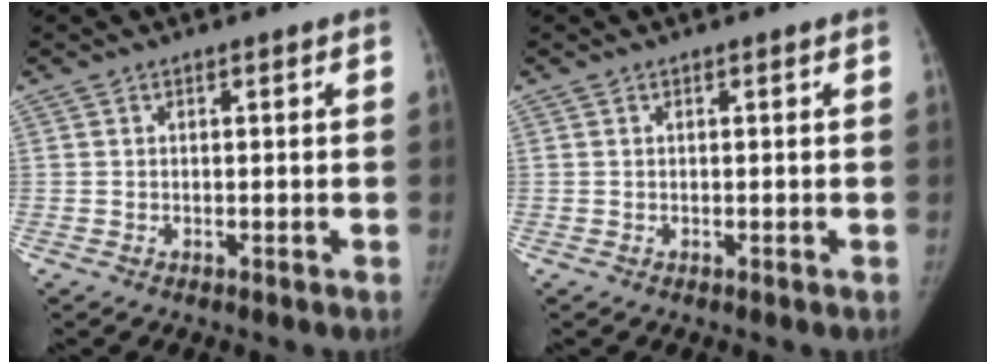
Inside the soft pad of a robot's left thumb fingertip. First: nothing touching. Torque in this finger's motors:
{"motor_torque": [0.17, 0.05, 0.39, -0.25, 0.03]}